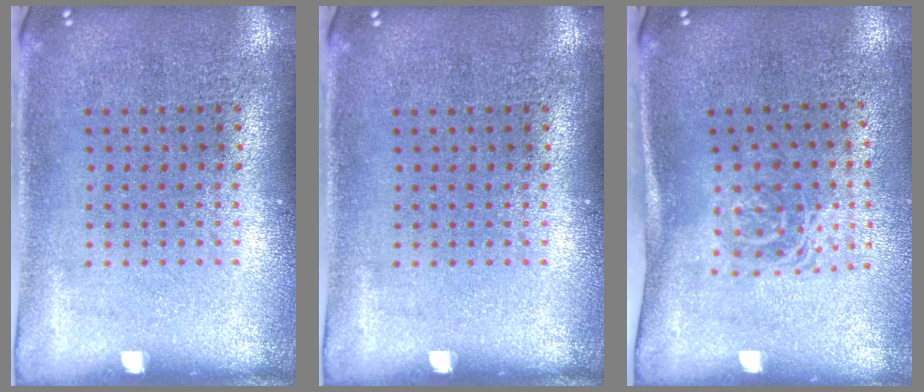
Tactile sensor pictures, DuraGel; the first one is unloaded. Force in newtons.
{"total": 0.0}
{"total": 1.7, "press": 1.1, "slide": 1.3}